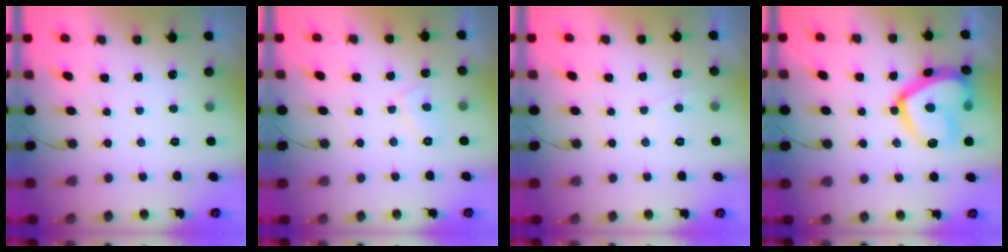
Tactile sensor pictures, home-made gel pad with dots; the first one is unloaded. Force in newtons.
{"total": 4.2, "press": 4.2, "slide": 0.6}
{"total": 2.7, "press": 2.7, "slide": 0.3}
{"total": 18.0, "press": 17.9, "slide": 1.4}